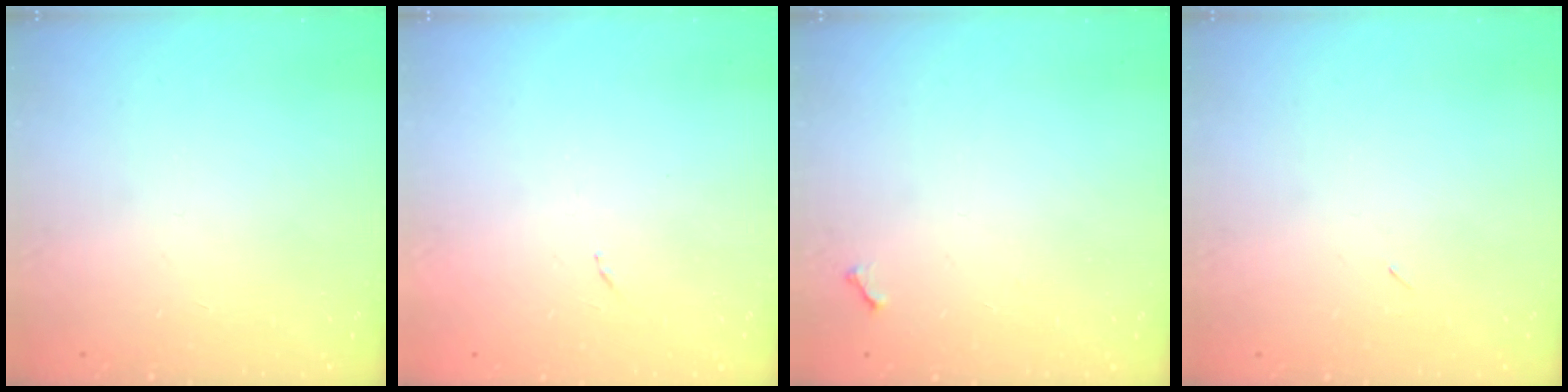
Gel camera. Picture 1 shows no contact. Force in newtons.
{"total": 4.6, "press": 4.6, "slide": 0.6}
{"total": 3.8, "press": 3.8, "slide": 0.5}
{"total": 2.3, "press": 1.9, "slide": 1.2}